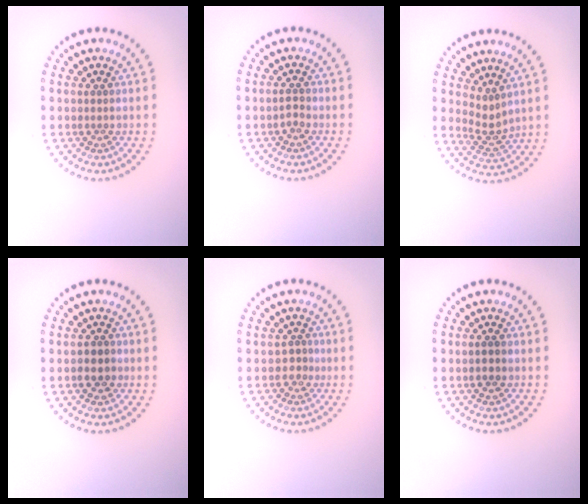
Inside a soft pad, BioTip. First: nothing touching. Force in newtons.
{"total": 1.1, "press": 1.0, "slide": 0.5}
{"total": 2.1, "press": 1.5, "slide": 1.4}
{"total": 1.8, "press": 1.7, "slide": 0.4}
{"total": 1.0, "press": 0.8, "slide": 0.5}
{"total": 1.2, "press": 1.1, "slide": 0.4}